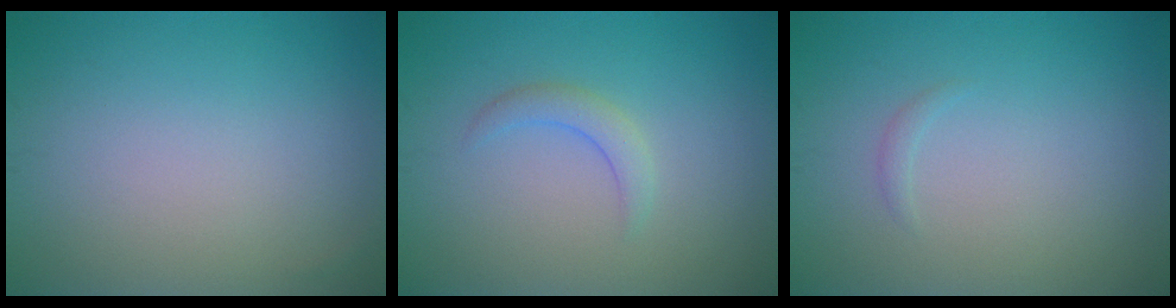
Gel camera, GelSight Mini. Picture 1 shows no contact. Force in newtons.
{"total": 1.7, "press": 1.7, "slide": 0.2}
{"total": 0.6, "press": 0.5, "slide": 0.1}